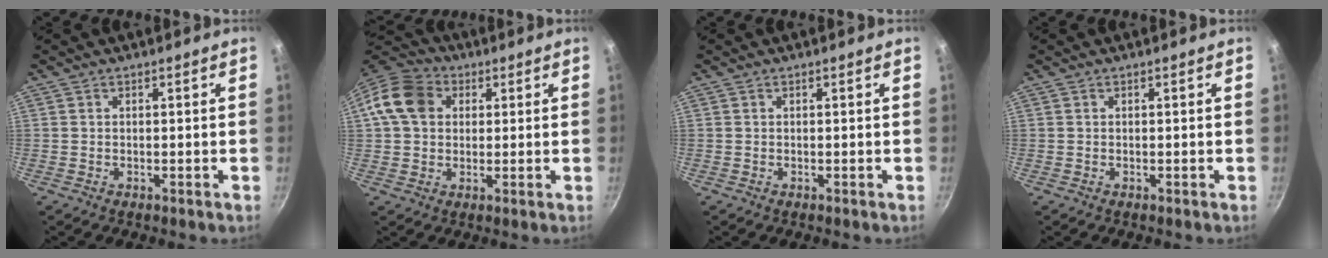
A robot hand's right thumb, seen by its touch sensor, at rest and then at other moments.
{"total": 10.8, "force": [2.4, 8.6, 6.0], "torque": [-0.089, 0.017, 0.026]}
{"total": 0.0}
{"total": 0.0}